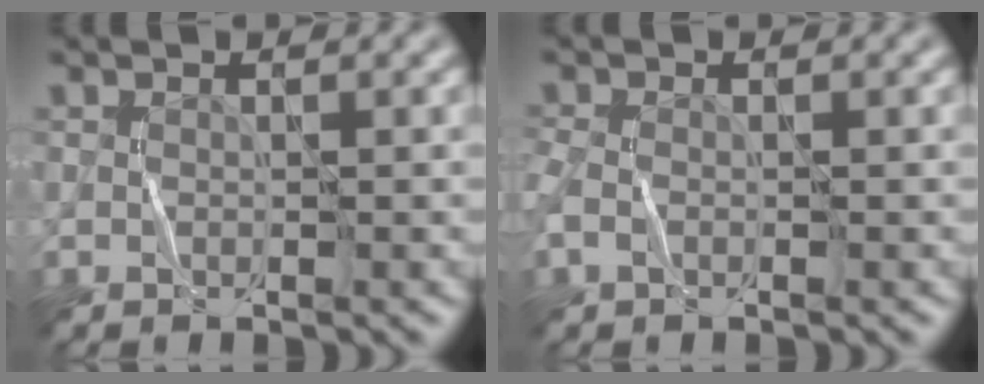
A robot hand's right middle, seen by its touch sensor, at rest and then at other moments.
{"total": 2.0, "force": [-0.7, 1.4, 1.3], "torque": [-0.041, -0.001, -0.023]}